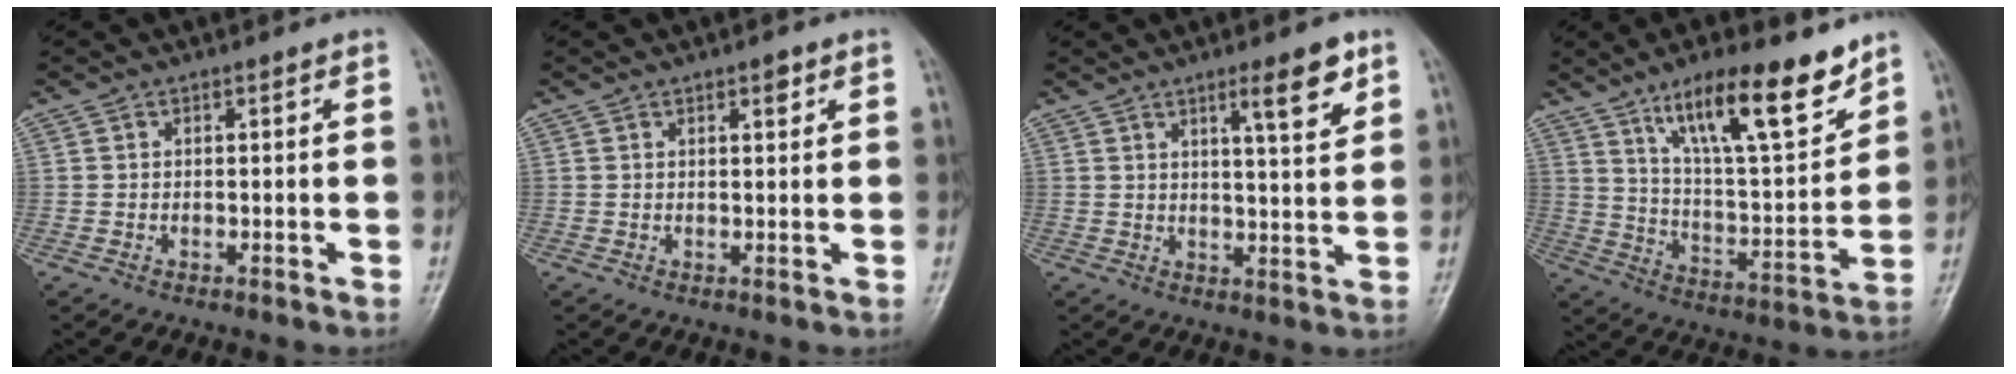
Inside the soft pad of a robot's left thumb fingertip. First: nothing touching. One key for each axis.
{"total": 1.9, "fx": 1.2, "fy": 0.7, "fz": 1.4, "tx": -0.014, "ty": -0.005, "tz": 0.016}
{"total": 7.5, "fx": 4.5, "fy": 1.3, "fz": 5.9, "tx": -0.081, "ty": -0.030, "tz": 0.068}
{"total": 18.5, "fx": 12.1, "fy": 4.9, "fz": 13.1, "tx": -0.181, "ty": -0.067, "tz": 0.211}